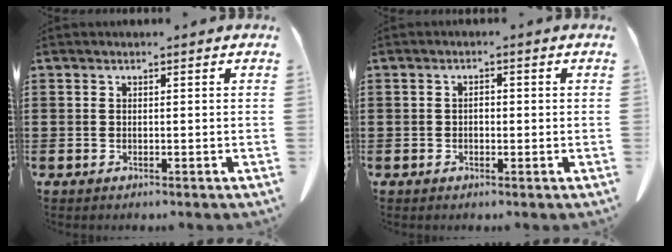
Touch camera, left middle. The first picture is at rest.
{"total": 1.2, "force": [-0.1, 0.6, 1.0], "torque": [-0.020, 0.003, -0.003]}